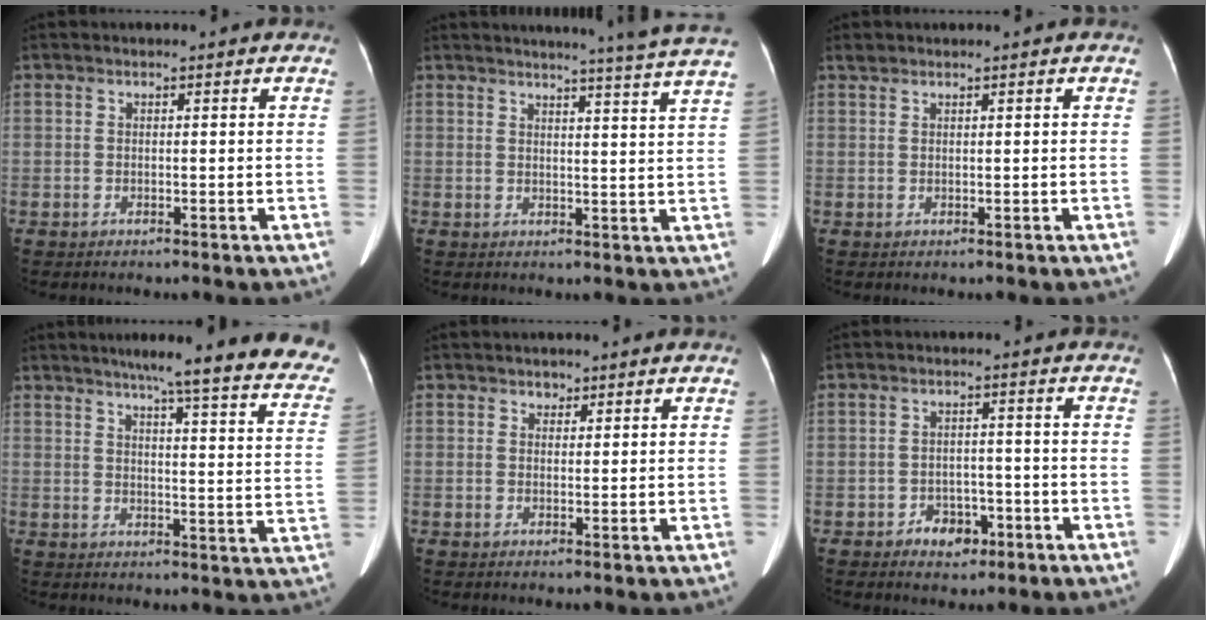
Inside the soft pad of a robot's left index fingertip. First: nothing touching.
{"total": 12.6, "force": [11.4, -2.4, 4.7], "torque": [-0.068, -0.054, 0.119]}
{"total": 0.8, "force": [0.8, 0.1, 0.1], "torque": [-0.009, 0.012, 0.021]}
{"total": 23.6, "force": [20.0, 1.0, 12.5], "torque": [-0.160, -0.054, 0.228]}
{"total": 1.3, "force": [1.0, 0.9, 0.3], "torque": [-0.005, 0.000, 0.014]}
{"total": 3.8, "force": [-2.1, 2.6, 1.7], "torque": [-0.023, 0.007, -0.026]}